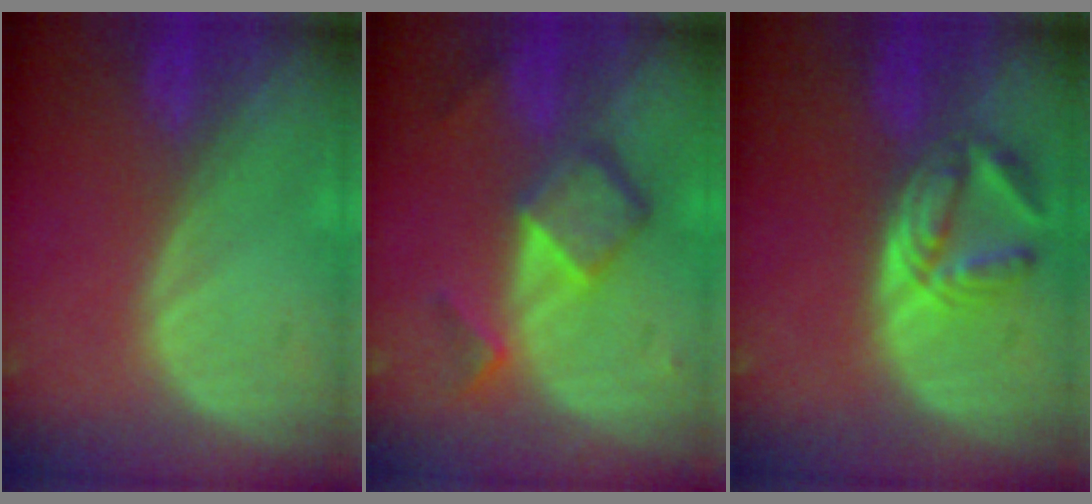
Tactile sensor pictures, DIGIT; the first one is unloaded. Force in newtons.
{"total": 6.8, "press": 5.9, "slide": 3.5}
{"total": 5.5, "press": 5.3, "slide": 1.4}